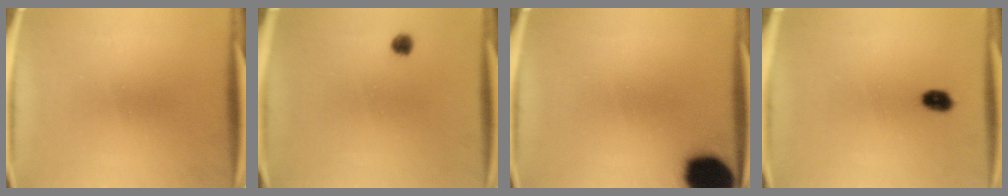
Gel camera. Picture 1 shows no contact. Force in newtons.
{"total": 1.8}
{"total": 17.2}
{"total": 2.8}